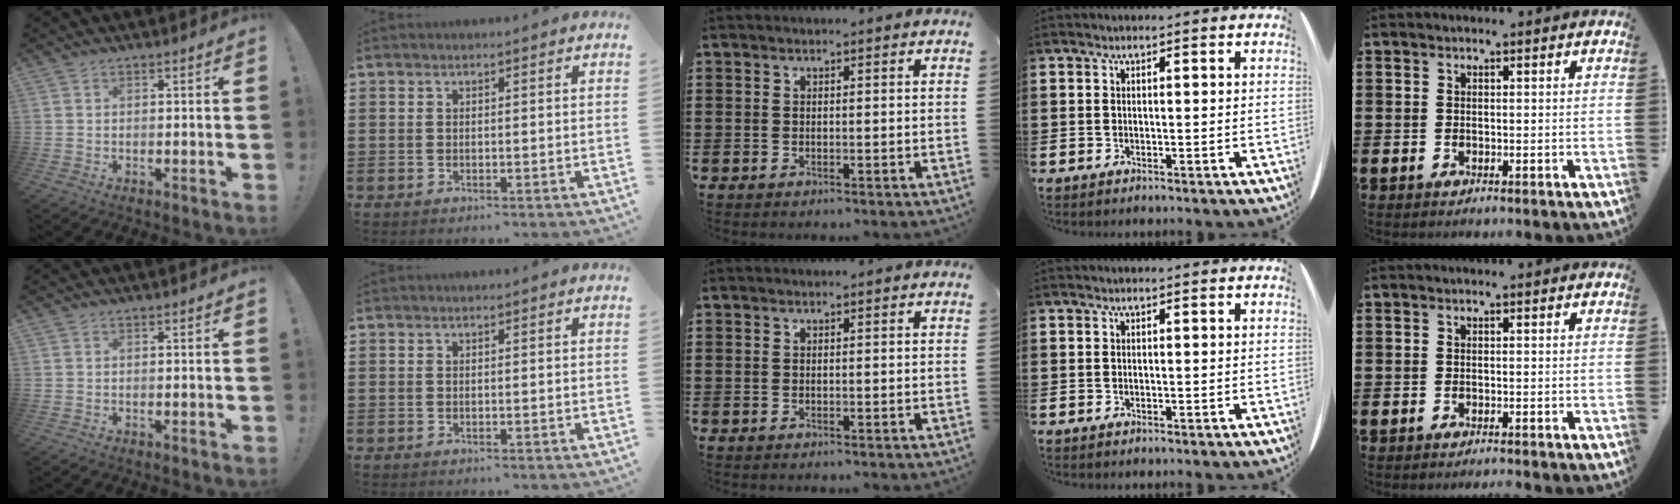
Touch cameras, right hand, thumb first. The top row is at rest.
{"little": {"total": 0.5, "force": [-0.5, -0.1, 0.0], "torque": [0.000, 0.000, -0.012]}}